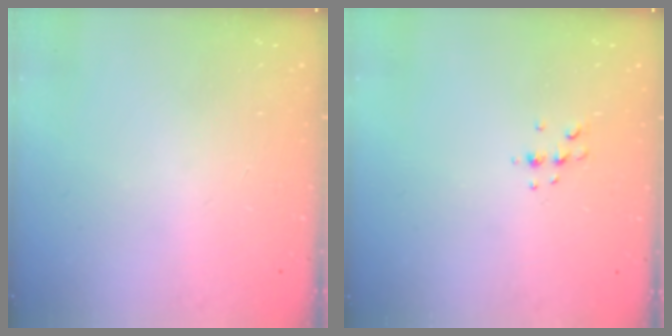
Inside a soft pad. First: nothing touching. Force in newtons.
{"total": 4.9, "press": 4.7, "slide": 1.6}